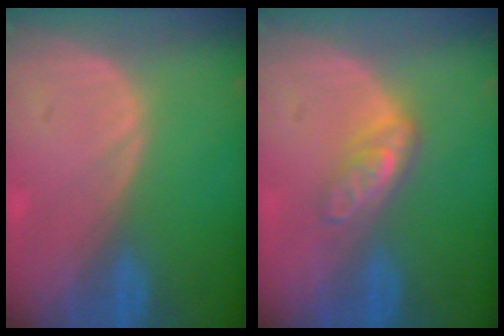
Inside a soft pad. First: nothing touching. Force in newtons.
{"total": 4.8, "press": 4.2, "slide": 2.3}